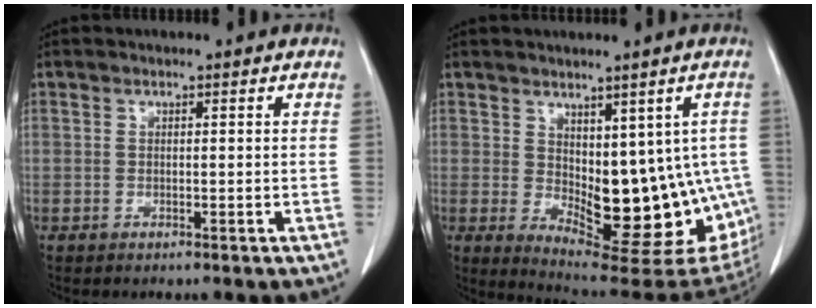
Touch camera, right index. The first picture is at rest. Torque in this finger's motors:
{"motor_torque": [1.02, 0.53, 0.24, 0.05]}